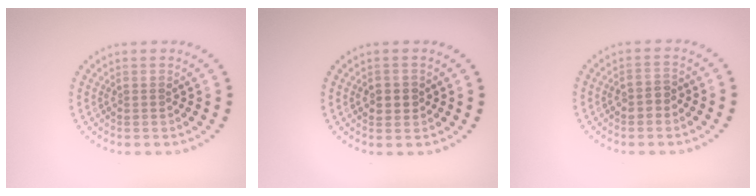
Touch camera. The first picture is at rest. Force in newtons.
{"total": 1.8, "press": 1.8, "slide": 0.3}
{"total": 1.7, "press": 1.7, "slide": 0.4}